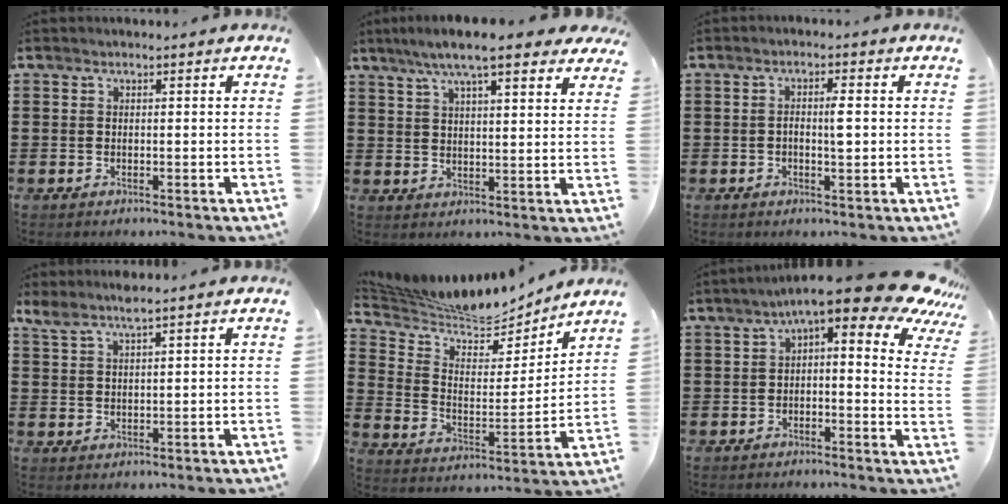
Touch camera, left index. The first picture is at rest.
{"total": 8.7, "force": [6.8, 1.4, 5.1], "torque": [-0.111, -0.010, 0.121]}
{"total": 2.8, "force": [0.0, 0.7, 2.7], "torque": [-0.051, 0.000, 0.000]}
{"total": 3.1, "force": [2.6, 0.0, 1.7], "torque": [-0.040, -0.001, 0.047]}
{"total": 7.4, "force": [7.1, 1.4, 1.5], "torque": [-0.069, -0.051, 0.122]}
{"total": 9.1, "force": [6.3, 1.2, 6.5], "torque": [-0.114, -0.039, 0.100]}